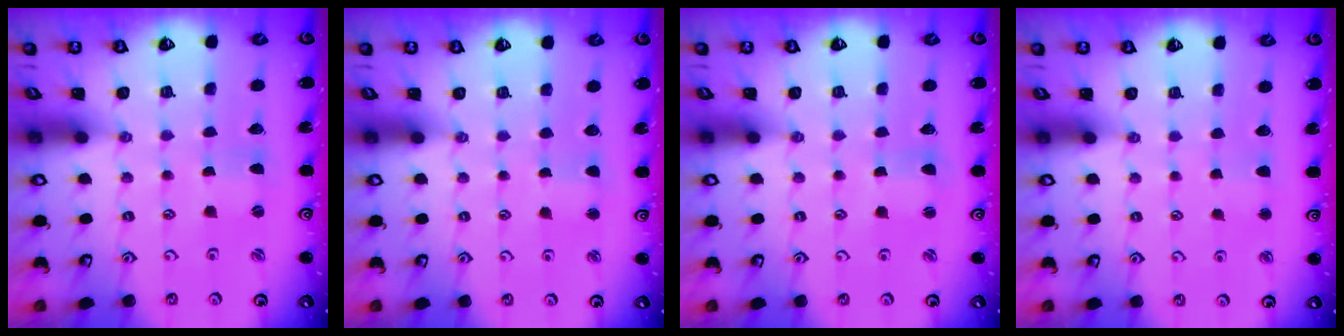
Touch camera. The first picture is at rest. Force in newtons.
{"total": 2.4, "press": 2.4, "slide": 0.3}
{"total": 2.5, "press": 2.5, "slide": 0.3}
{"total": 2.8, "press": 2.7, "slide": 0.4}